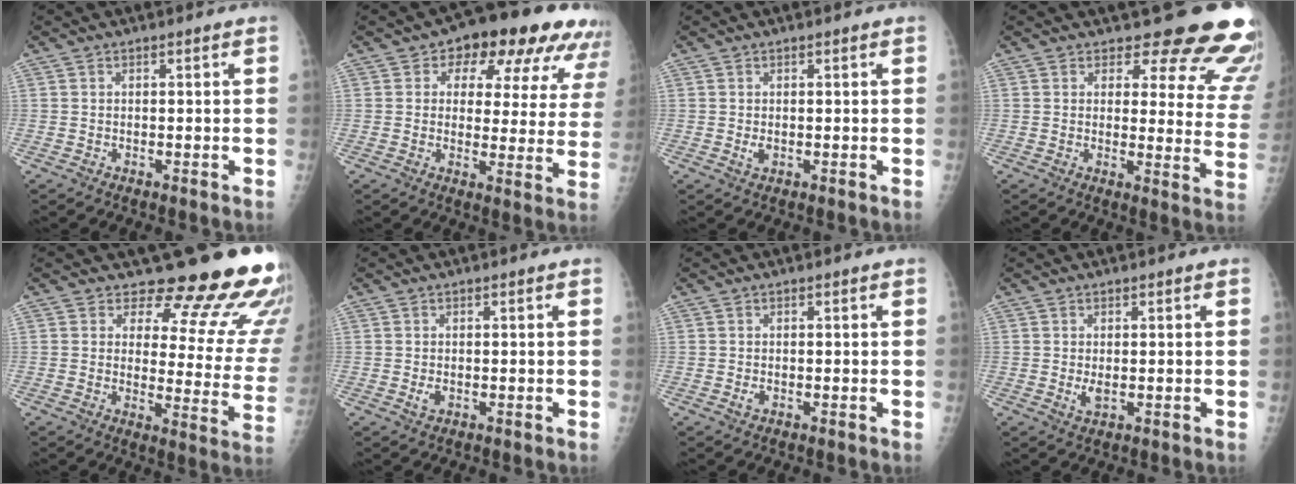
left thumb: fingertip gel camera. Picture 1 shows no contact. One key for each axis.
{"total": 17.3, "fx": 10.2, "fy": 9.4, "fz": 10.2, "tx": -0.078, "ty": -0.015, "tz": 0.114}
{"total": 1.7, "fx": 0.2, "fy": 0.9, "fz": 1.4, "tx": -0.020, "ty": -0.002, "tz": 0.007}
{"total": 17.5, "fx": 15.3, "fy": 5.7, "fz": 6.3, "tx": -0.026, "ty": -0.127, "tz": 0.156}
{"total": 18.3, "fx": 15.1, "fy": 6.6, "fz": 7.9, "tx": -0.045, "ty": -0.124, "tz": 0.167}
{"total": 1.7, "fx": 0.0, "fy": 0.9, "fz": 1.4, "tx": -0.020, "ty": -0.002, "tz": 0.003}
{"total": 1.2, "fx": 0.0, "fy": 0.7, "fz": 1.0, "tx": -0.015, "ty": 0.003, "tz": 0.002}
{"total": 2.3, "fx": 0.3, "fy": 1.0, "fz": 2.0, "tx": -0.034, "ty": -0.003, "tz": 0.009}